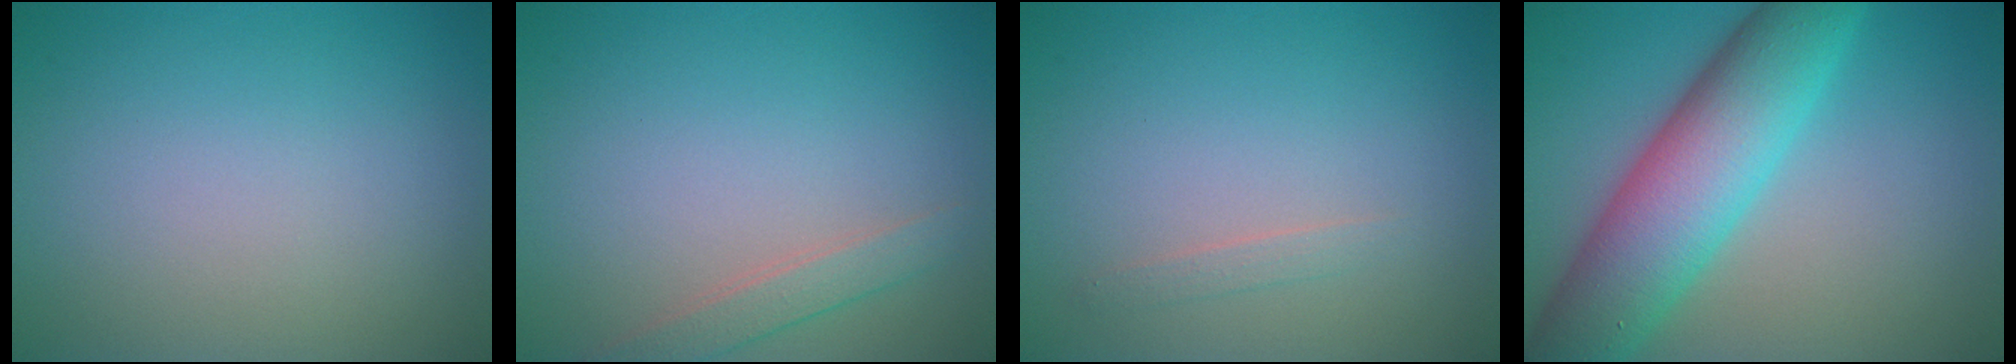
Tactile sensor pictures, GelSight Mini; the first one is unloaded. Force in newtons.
{"total": 1.8, "press": 1.8, "slide": 0.1}
{"total": 0.8, "press": 0.8, "slide": 0.0}
{"total": 9.7, "press": 9.7, "slide": 0.2}